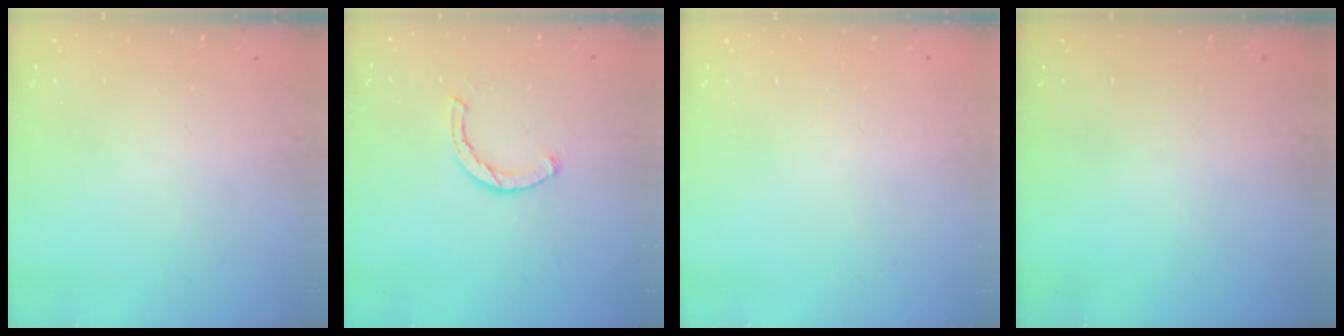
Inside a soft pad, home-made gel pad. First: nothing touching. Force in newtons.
{"total": 2.4, "press": 2.4, "slide": 0.1}
{"total": 0.0}
{"total": 0.0}